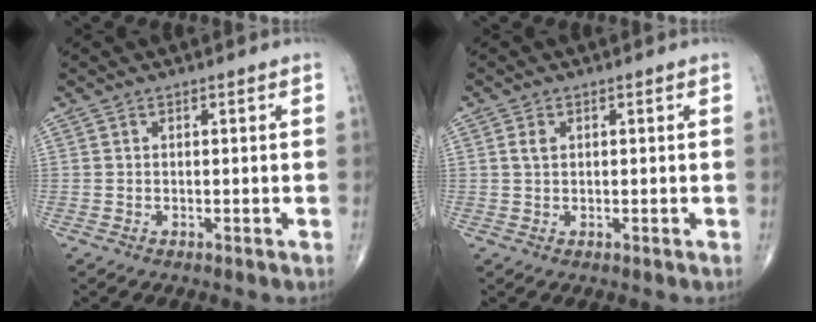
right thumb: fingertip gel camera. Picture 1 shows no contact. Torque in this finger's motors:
{"motor_torque": [-0.14, 0.01, 0.24, 0.07, 0.03]}